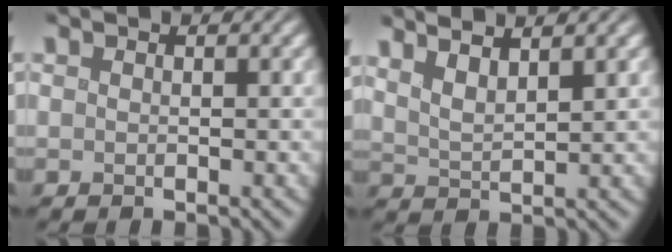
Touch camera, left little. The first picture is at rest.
{"total": 3.4, "force": [2.3, 0.8, 2.3], "torque": [-0.042, 0.012, 0.040]}